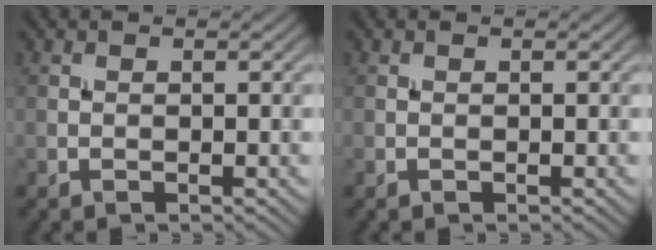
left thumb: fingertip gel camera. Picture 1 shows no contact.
{"total": 0.0}